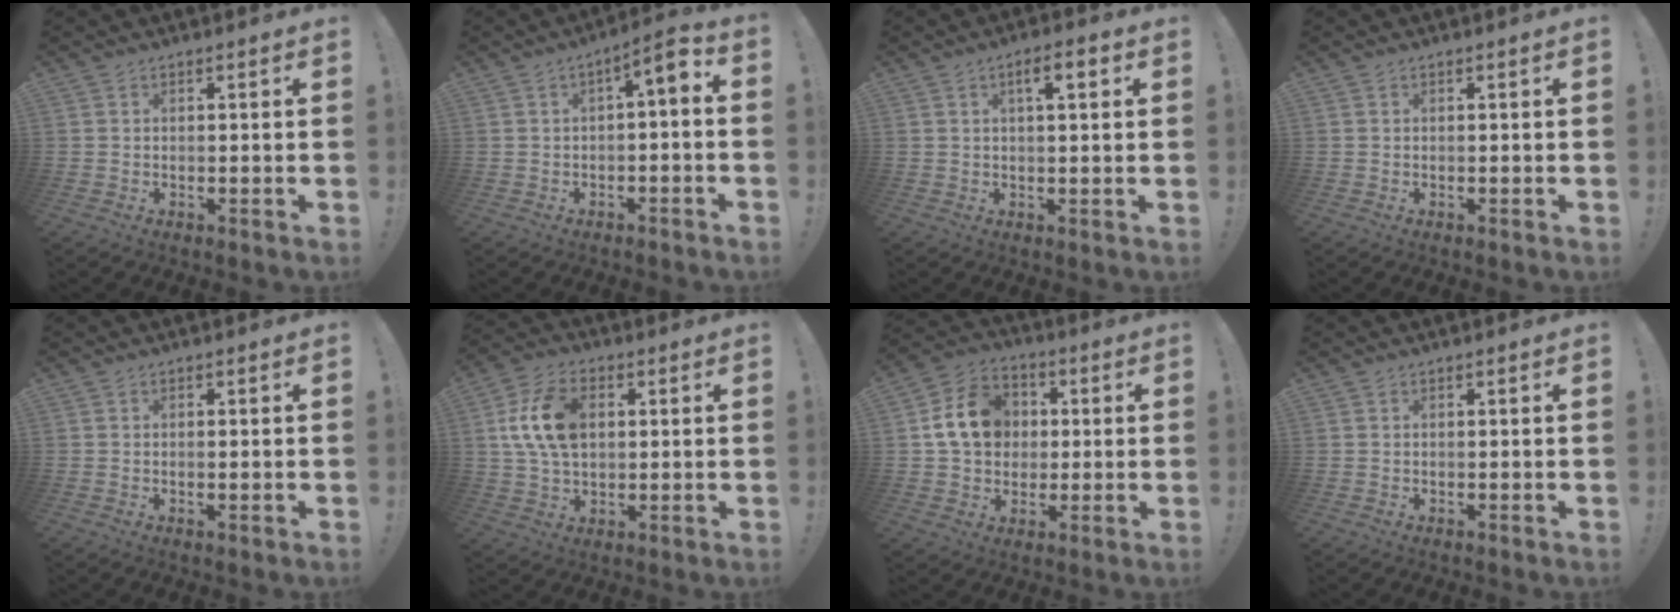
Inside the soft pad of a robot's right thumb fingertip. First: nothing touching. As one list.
[{"total": 5.3, "force": [0.1, 1.0, 5.2], "torque": [-0.072, -0.009, -0.005]}, {"total": 5.1, "force": [1.8, 1.4, 4.6], "torque": [-0.062, -0.004, 0.020]}, {"total": 0.0}, {"total": 0.6, "force": [0.1, 0.0, 0.6], "torque": [-0.003, -0.002, 0.000]}, {"total": 15.1, "force": [3.0, 10.0, 10.9], "torque": [-0.199, 0.007, 0.058]}, {"total": 14.6, "force": [2.3, 12.3, 7.6], "torque": [-0.111, 0.007, 0.053]}, {"total": 0.0}]